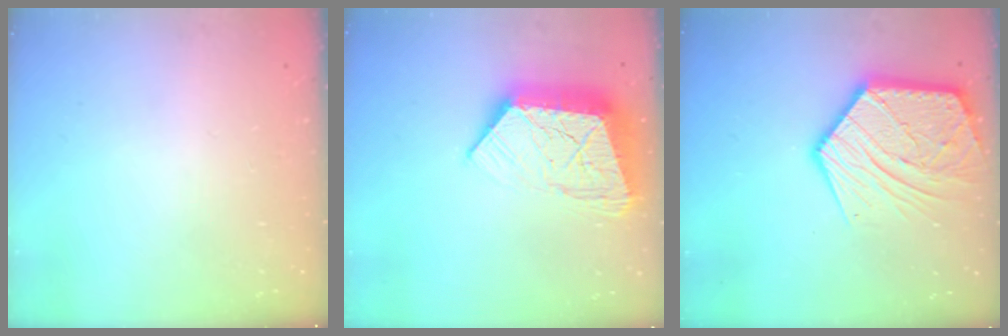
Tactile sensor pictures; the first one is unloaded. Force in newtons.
{"total": 17.3, "press": 17.2, "slide": 1.6}
{"total": 20.1, "press": 20.0, "slide": 1.9}